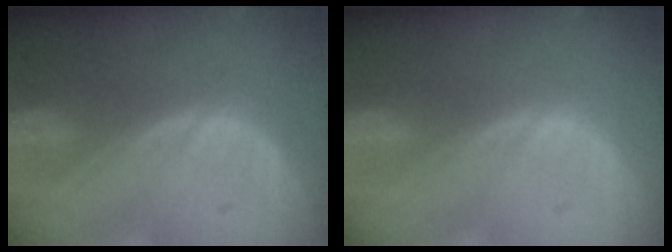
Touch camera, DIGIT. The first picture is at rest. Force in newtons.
{"total": 0.0}